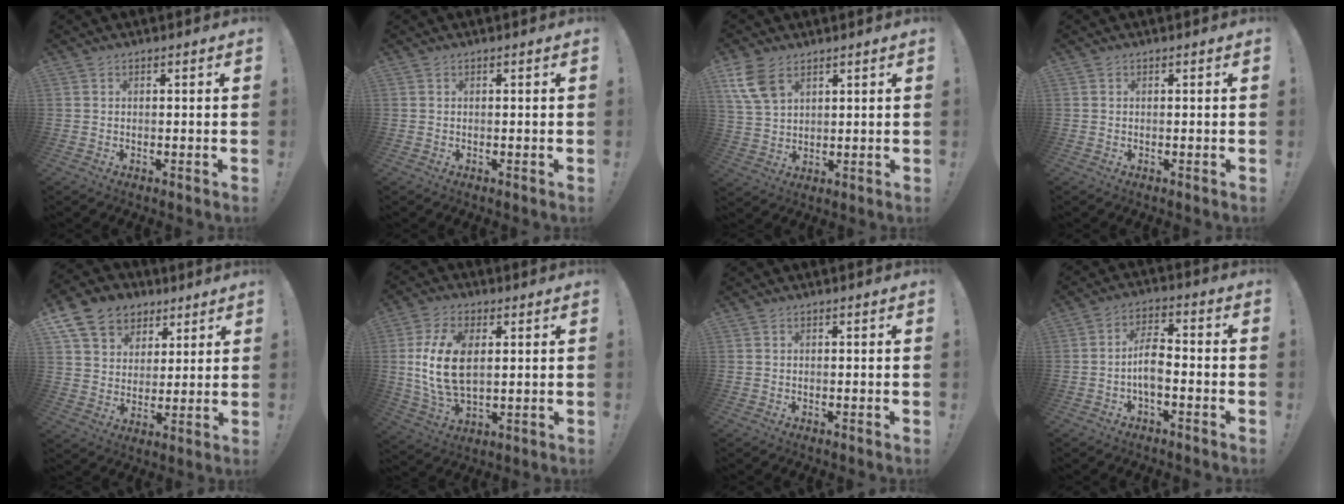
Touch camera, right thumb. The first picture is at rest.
{"total": 0.0}
{"total": 8.9, "force": [5.0, 5.2, 5.2], "torque": [-0.099, -0.015, 0.099]}
{"total": 0.0}
{"total": 13.4, "force": [7.1, 10.3, 4.9], "torque": [-0.069, -0.041, 0.140]}
{"total": 14.6, "force": [2.0, 8.4, 11.7], "torque": [-0.233, -0.007, 0.034]}
{"total": 0.0}
{"total": 7.7, "force": [-2.0, 3.4, 6.5], "torque": [-0.127, 0.007, -0.038]}